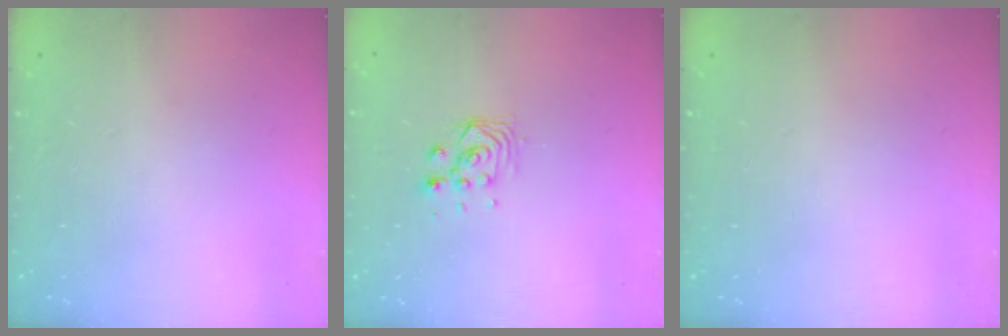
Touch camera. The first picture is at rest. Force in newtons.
{"total": 2.9, "press": 2.8, "slide": 0.8}
{"total": 0.0}